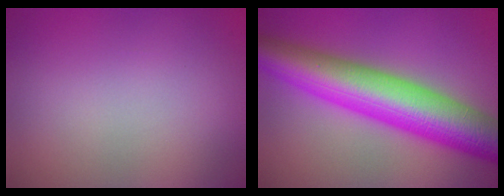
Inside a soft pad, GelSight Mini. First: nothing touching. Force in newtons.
{"total": 10.6, "press": 10.6, "slide": 0.1}